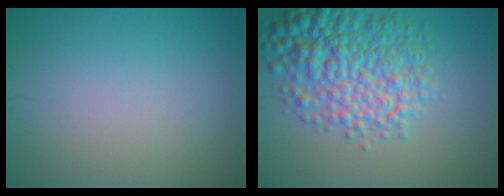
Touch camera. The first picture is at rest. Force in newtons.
{"total": 8.2, "press": 8.2, "slide": 0.2}